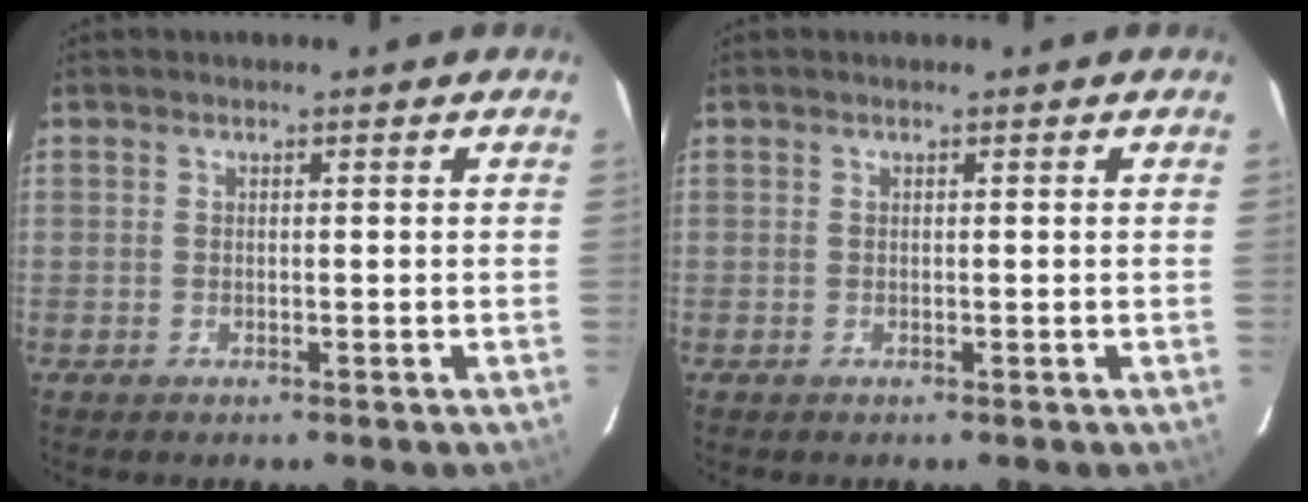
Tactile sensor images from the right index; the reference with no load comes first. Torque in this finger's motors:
{"motor_torque": [0.00, 0.00, 0.00, 0.00]}